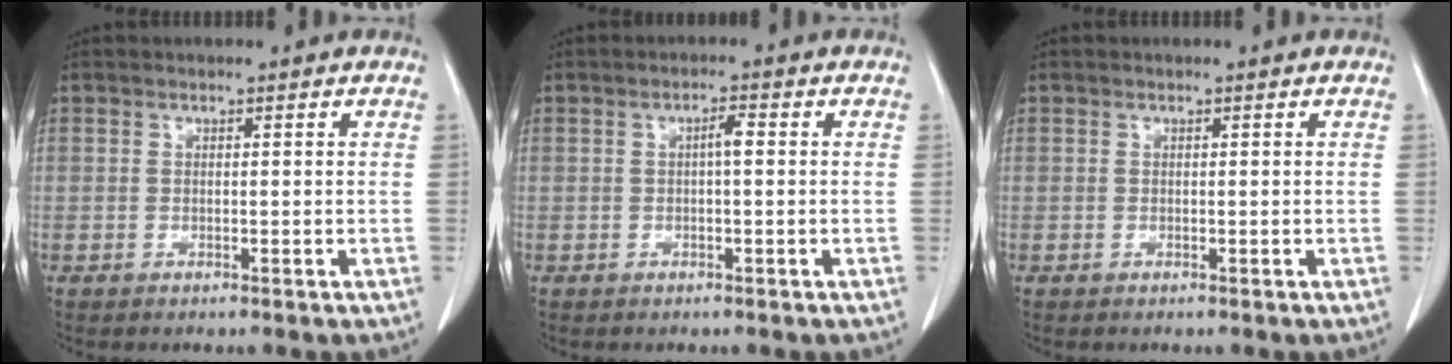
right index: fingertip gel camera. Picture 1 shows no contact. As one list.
[{"total": 2.9, "force": [0.1, 0.3, 2.8], "torque": [-0.049, 0.005, 0.002]}, {"total": 0.0}]